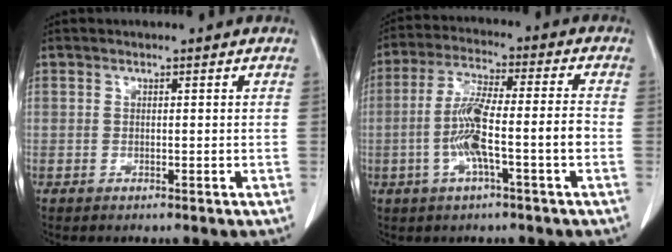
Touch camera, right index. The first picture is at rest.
{"total": 9.8, "force": [-2.6, 0.5, 9.4], "torque": [-0.188, 0.015, -0.048]}